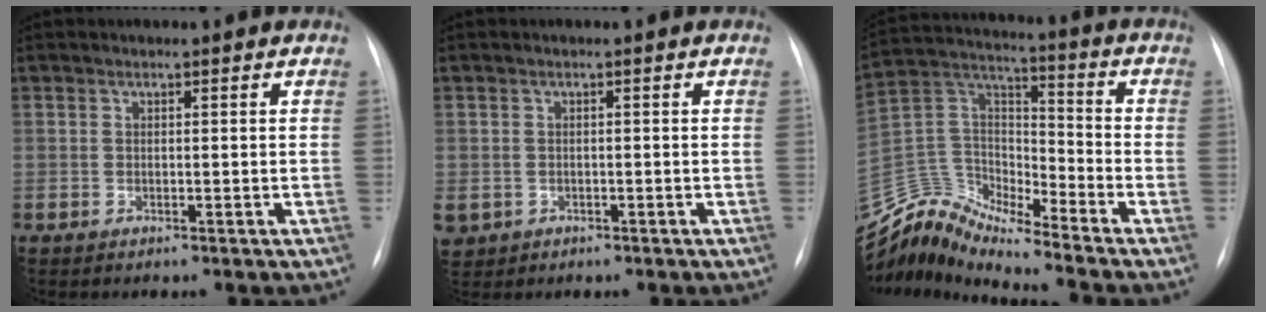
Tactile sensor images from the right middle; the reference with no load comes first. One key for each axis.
{"total": 4.9, "fx": -2.1, "fy": 4.2, "fz": 1.4, "tx": -0.042, "ty": 0.002, "tz": -0.026}
{"total": 11.9, "fx": -11.8, "fy": 0.6, "fz": 1.1, "tx": -0.031, "ty": 0.067, "tz": -0.232}